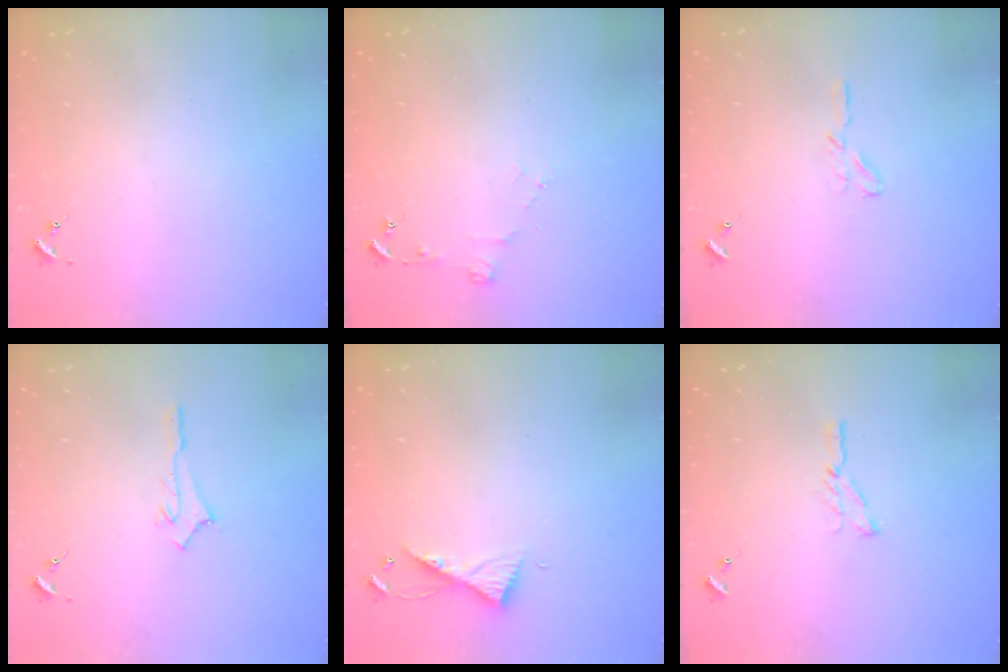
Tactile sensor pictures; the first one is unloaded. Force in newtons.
{"total": 4.0, "press": 3.9, "slide": 0.5}
{"total": 3.8, "press": 3.8, "slide": 0.3}
{"total": 2.5, "press": 2.5, "slide": 0.2}
{"total": 6.2, "press": 6.2, "slide": 0.6}
{"total": 6.4, "press": 6.3, "slide": 0.6}